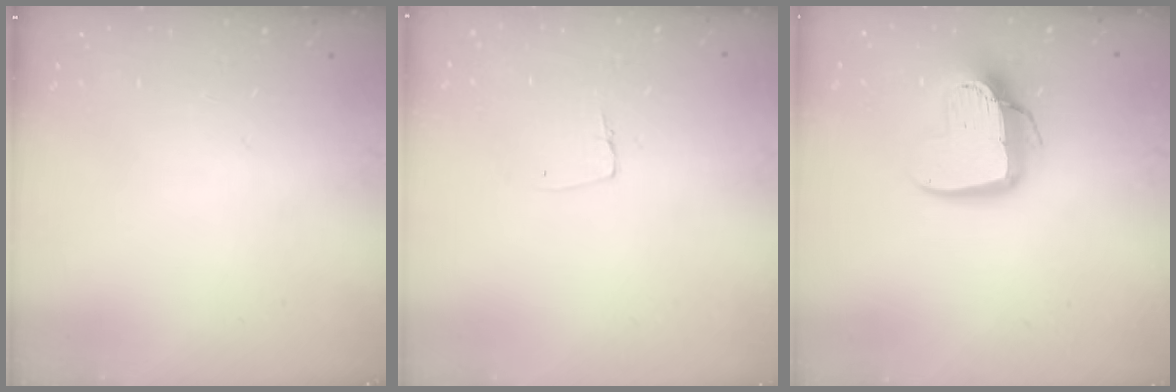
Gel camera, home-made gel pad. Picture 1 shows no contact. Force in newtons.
{"total": 4.4, "press": 4.4, "slide": 0.3}
{"total": 13.5, "press": 13.5, "slide": 1.1}